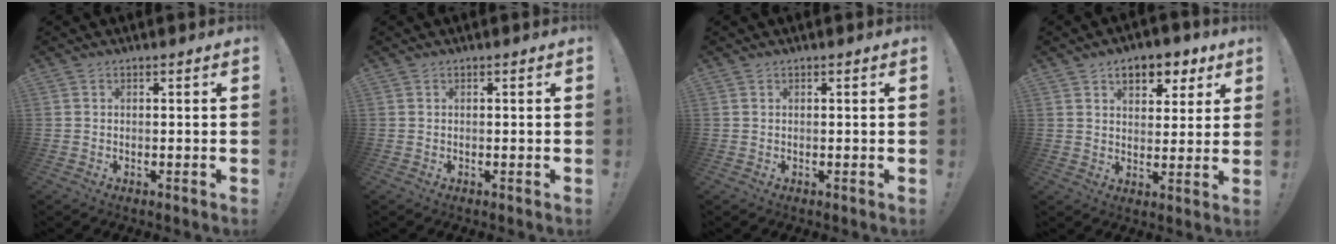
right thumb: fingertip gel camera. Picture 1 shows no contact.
{"total": 0.0}
{"total": 0.0}
{"total": 9.0, "force": [5.0, 5.5, 5.1], "torque": [-0.055, -0.027, 0.085]}